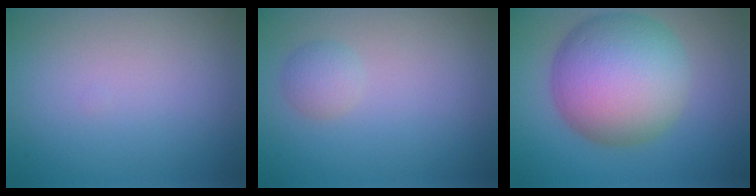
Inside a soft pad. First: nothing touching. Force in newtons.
{"total": 1.5, "press": 1.5, "slide": 0.0}
{"total": 11.3, "press": 11.3, "slide": 0.5}